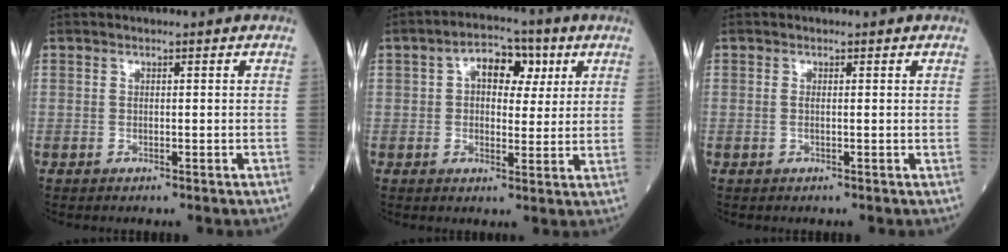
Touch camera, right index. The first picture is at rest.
{"total": 7.3, "force": [2.4, 4.2, 5.4], "torque": [-0.078, 0.026, 0.034]}
{"total": 0.5, "force": [0.0, 0.1, 0.5], "torque": [-0.016, -0.002, -0.001]}